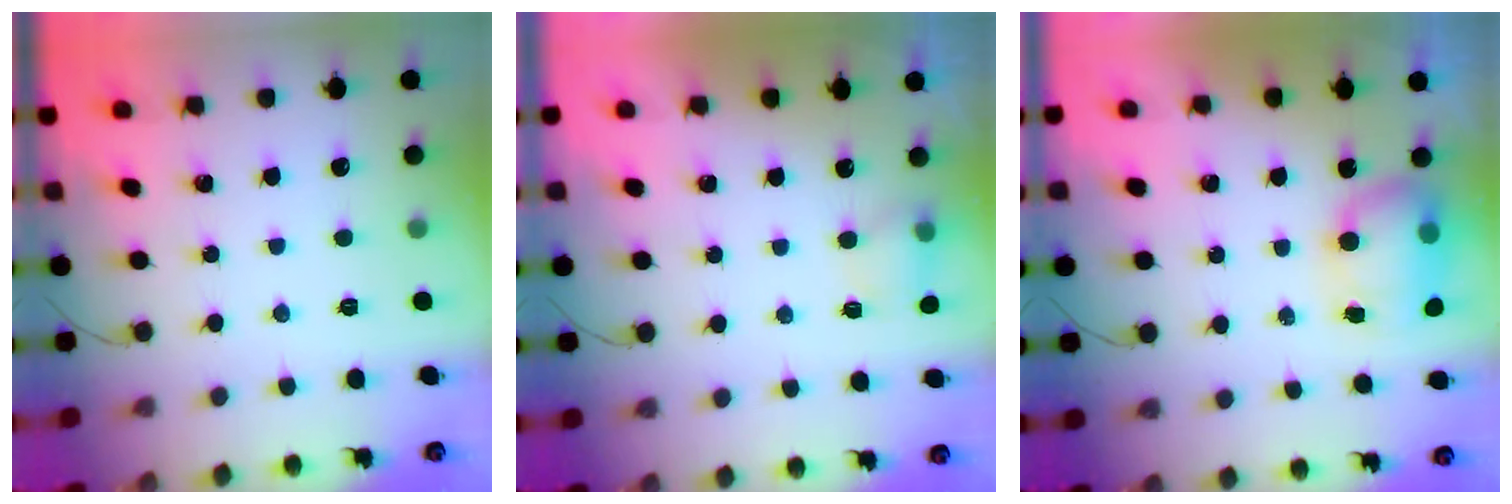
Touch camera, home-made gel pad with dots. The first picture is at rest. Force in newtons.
{"total": 5.3, "press": 5.0, "slide": 1.7}
{"total": 7.7, "press": 7.6, "slide": 1.3}